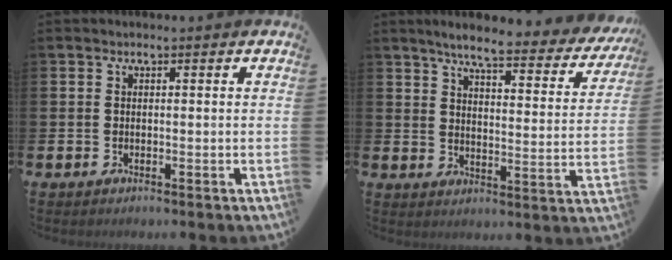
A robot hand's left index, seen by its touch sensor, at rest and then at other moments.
{"total": 5.8, "force": [4.9, 0.7, 2.9], "torque": [-0.066, -0.039, 0.074]}